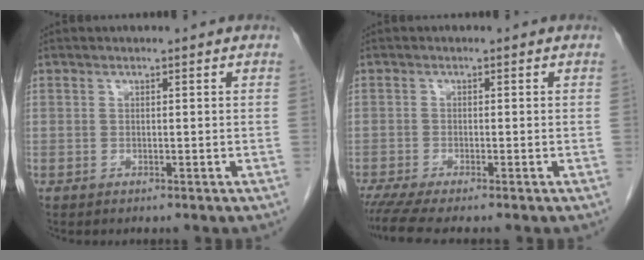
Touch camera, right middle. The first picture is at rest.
{"total": 4.3, "force": [-3.6, -0.3, 2.4], "torque": [-0.037, -0.012, -0.063]}